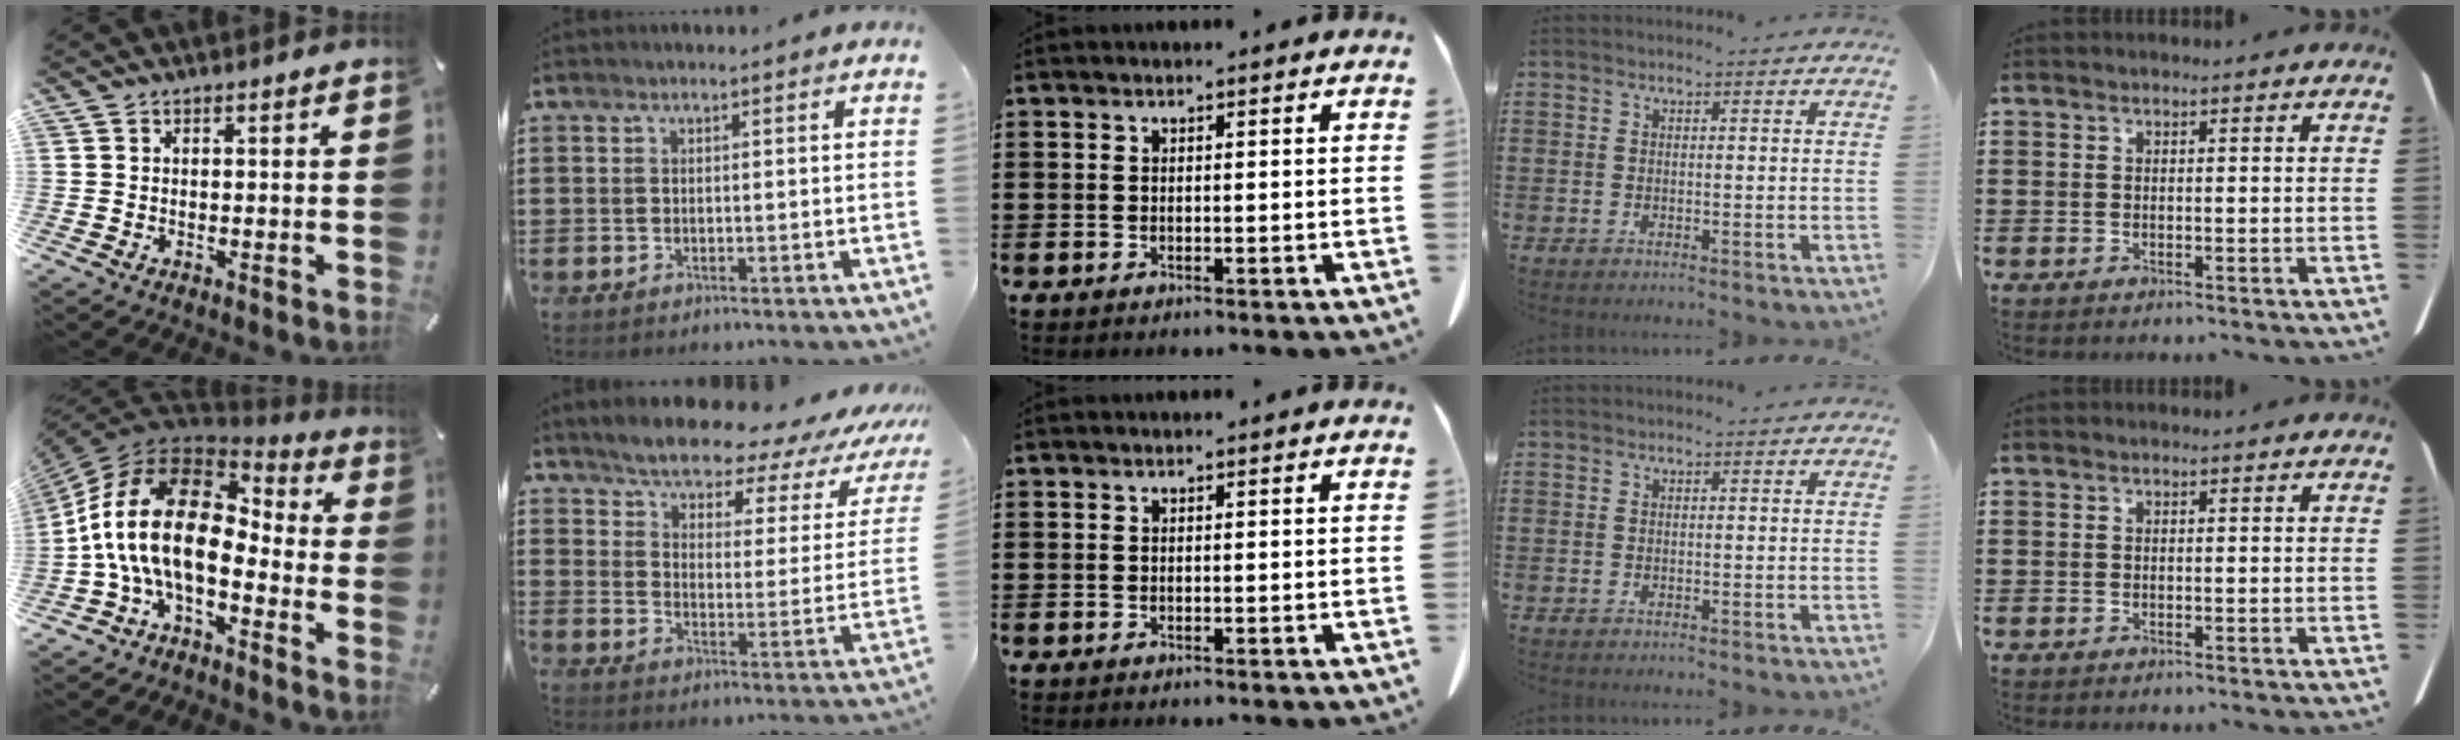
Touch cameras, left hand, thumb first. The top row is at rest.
{"thumb": {"total": 19.7, "force": [-1.7, 11.0, 16.2], "torque": [-0.347, 0.012, -0.030]}, "index": {"total": 5.5, "force": [5.2, 0.8, 1.5], "torque": [-0.061, -0.045, 0.084]}}